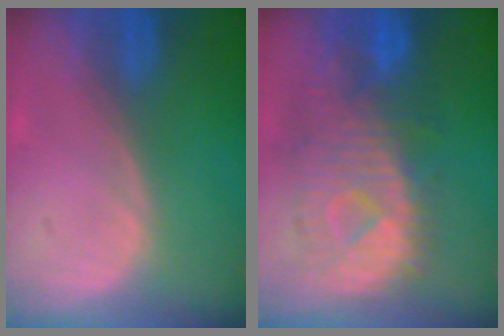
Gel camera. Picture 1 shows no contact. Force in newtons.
{"total": 11.3, "press": 9.9, "slide": 5.4}